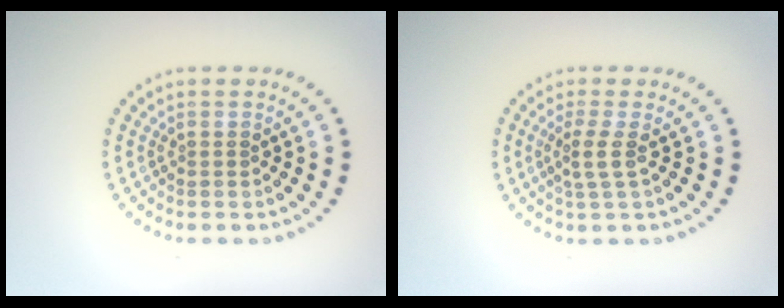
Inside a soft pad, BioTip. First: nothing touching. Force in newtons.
{"total": 1.8, "press": 1.4, "slide": 1.2}